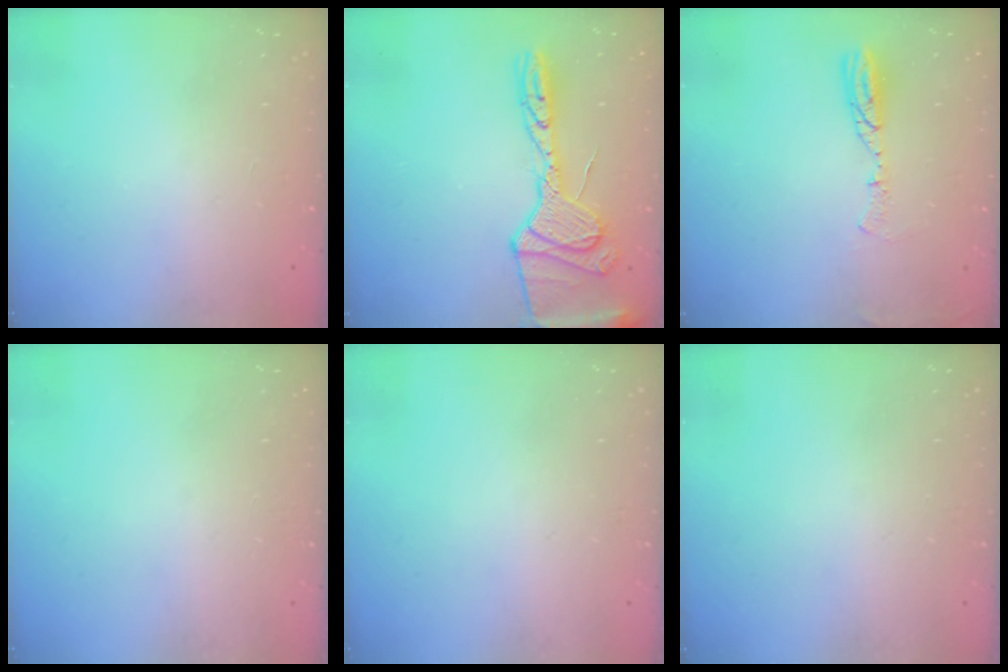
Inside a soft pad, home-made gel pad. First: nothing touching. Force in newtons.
{"total": 18.9, "press": 18.8, "slide": 1.9}
{"total": 7.4, "press": 7.2, "slide": 1.5}
{"total": 0.0}
{"total": 0.0}
{"total": 0.0}